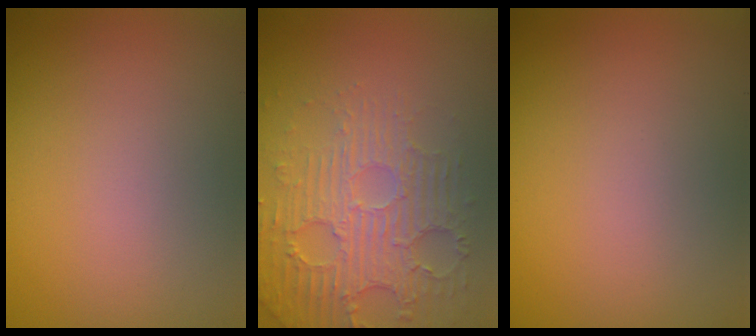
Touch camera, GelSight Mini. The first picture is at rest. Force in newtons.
{"total": 6.2, "press": 3.8, "slide": 4.9}
{"total": 0.0}